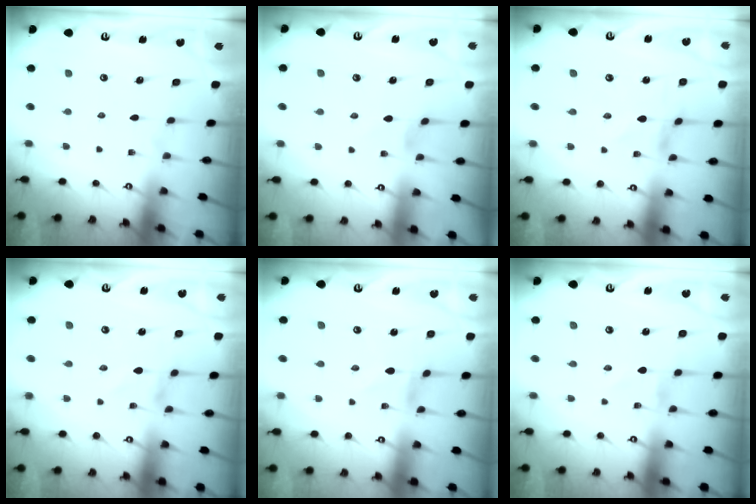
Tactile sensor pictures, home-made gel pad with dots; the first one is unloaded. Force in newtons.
{"total": 0.0}
{"total": 0.0}
{"total": 1.0, "press": 1.0, "slide": 0.1}
{"total": 1.1, "press": 1.1, "slide": 0.1}
{"total": 0.0}